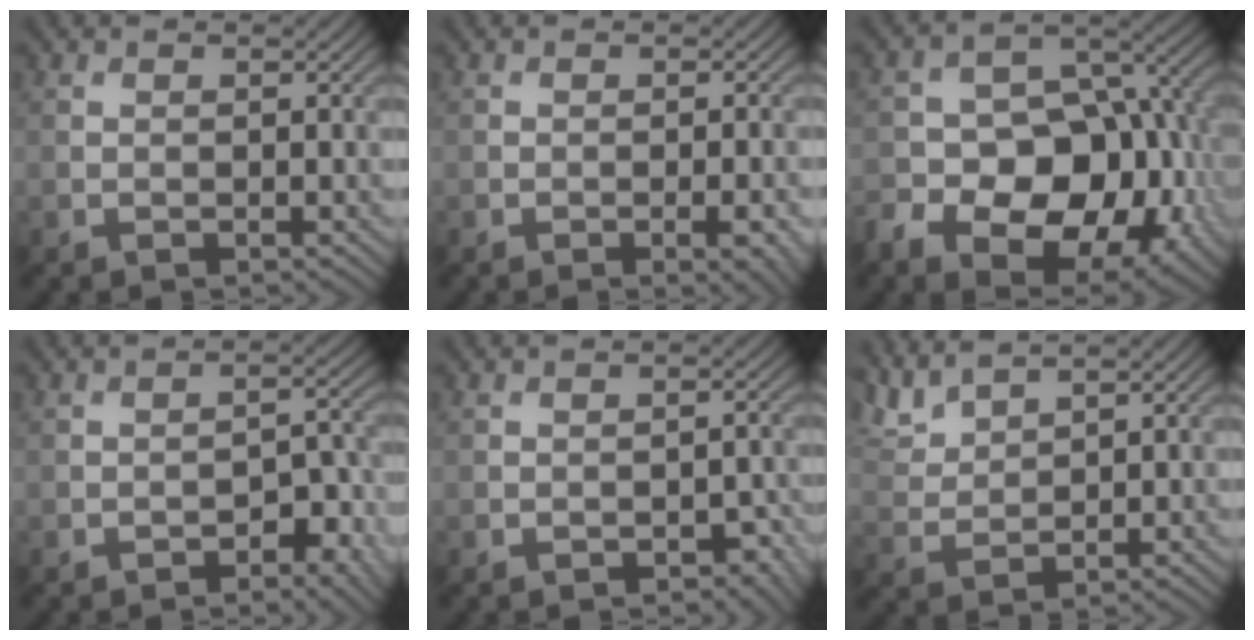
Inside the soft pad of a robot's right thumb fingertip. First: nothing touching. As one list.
[{"total": 3.2, "force": [-1.5, 0.8, 2.8], "torque": [-0.038, 0.001, -0.014]}, {"total": 14.5, "force": [-4.7, 9.7, 9.7], "torque": [-0.156, -0.016, -0.086]}, {"total": 5.0, "force": [-2.5, 2.3, 3.6], "torque": [-0.043, 0.007, -0.033]}, {"total": 2.2, "force": [-1.4, 1.1, 1.3], "torque": [-0.018, 0.002, -0.016]}, {"total": 4.2, "force": [3.6, 0.9, 1.9], "torque": [-0.060, 0.010, 0.083]}]